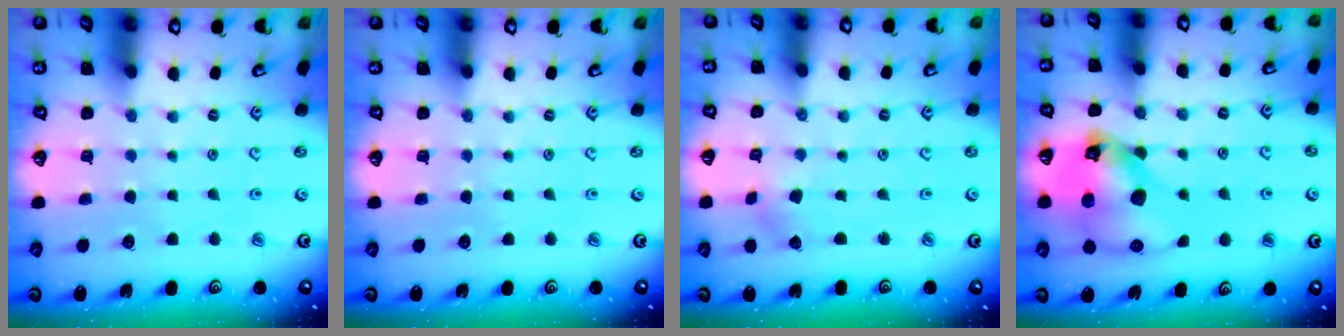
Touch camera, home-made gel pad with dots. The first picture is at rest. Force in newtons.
{"total": 0.0}
{"total": 1.1, "press": 1.1, "slide": 0.1}
{"total": 17.4, "press": 17.1, "slide": 2.9}